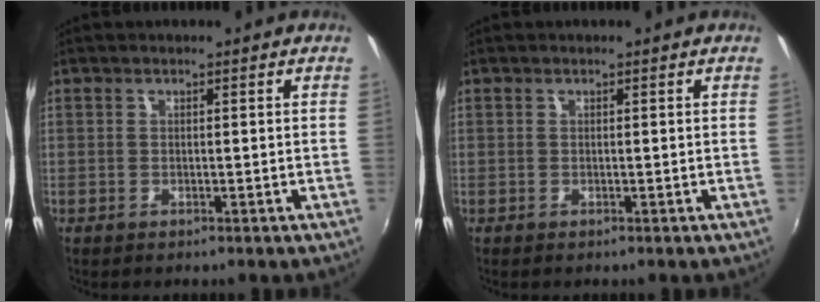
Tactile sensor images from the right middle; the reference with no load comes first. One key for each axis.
{"total": 0.0}